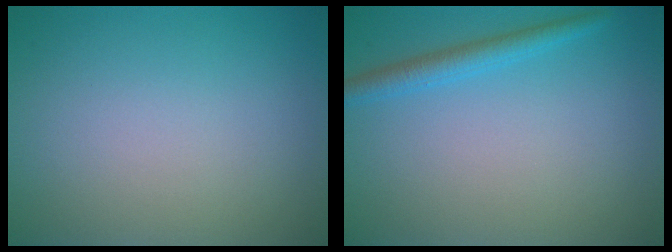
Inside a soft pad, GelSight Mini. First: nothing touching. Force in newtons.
{"total": 2.2, "press": 2.2, "slide": 0.1}